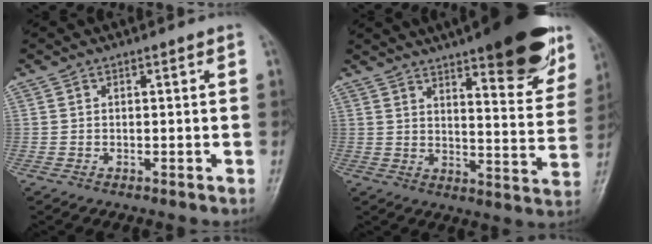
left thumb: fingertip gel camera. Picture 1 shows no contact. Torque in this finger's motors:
{"motor_torque": [0.55, 0.54, 1.47, -1.30, 0.11]}